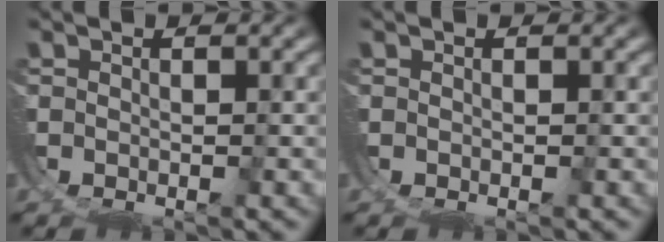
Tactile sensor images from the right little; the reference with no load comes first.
{"total": 0.0}